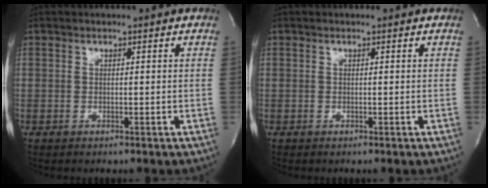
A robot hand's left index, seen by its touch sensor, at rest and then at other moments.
{"total": 0.0}